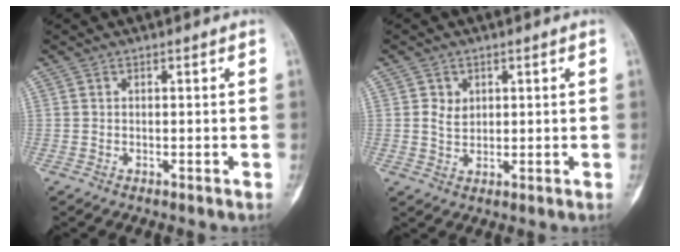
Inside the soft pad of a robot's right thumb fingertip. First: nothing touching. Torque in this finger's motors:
{"motor_torque": [0.39, 0.21, 0.23, -0.03, -0.05]}